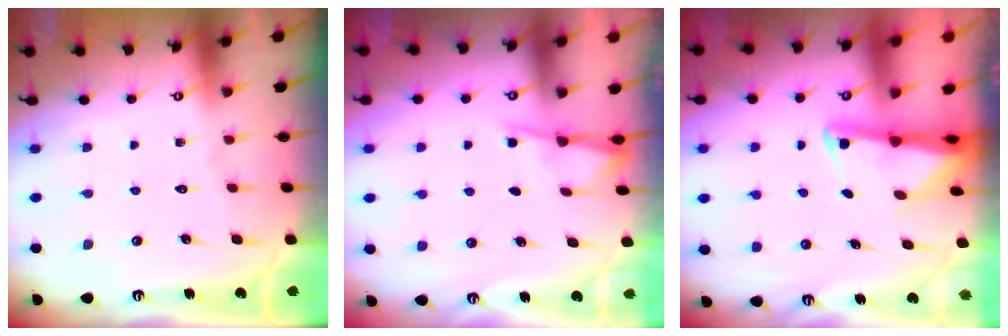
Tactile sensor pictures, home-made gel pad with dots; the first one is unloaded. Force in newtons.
{"total": 1.8, "press": 1.7, "slide": 0.4}
{"total": 2.4, "press": 2.4, "slide": 0.5}